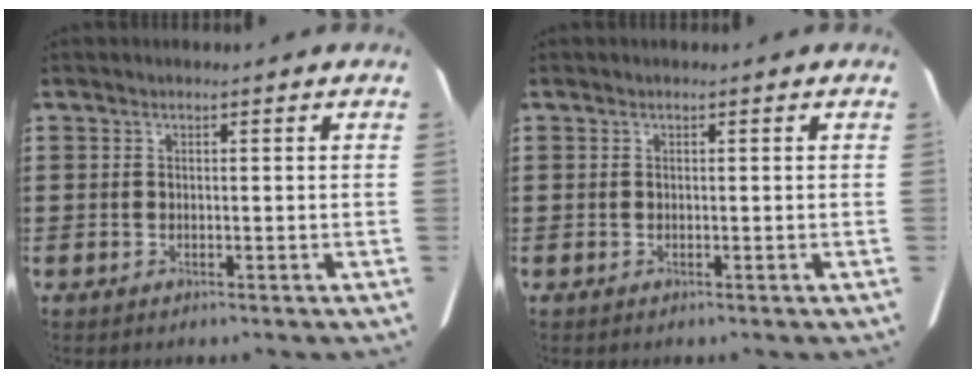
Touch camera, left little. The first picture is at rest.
{"total": 0.0}